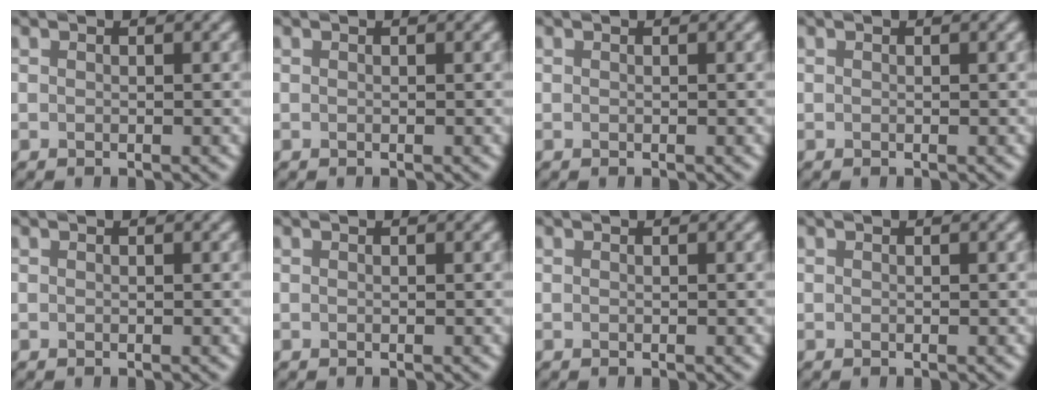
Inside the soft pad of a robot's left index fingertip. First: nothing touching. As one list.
[{"total": 0.0}, {"total": 0.0}, {"total": 0.0}, {"total": 0.0}, {"total": 0.0}, {"total": 0.0}, {"total": 0.0}]